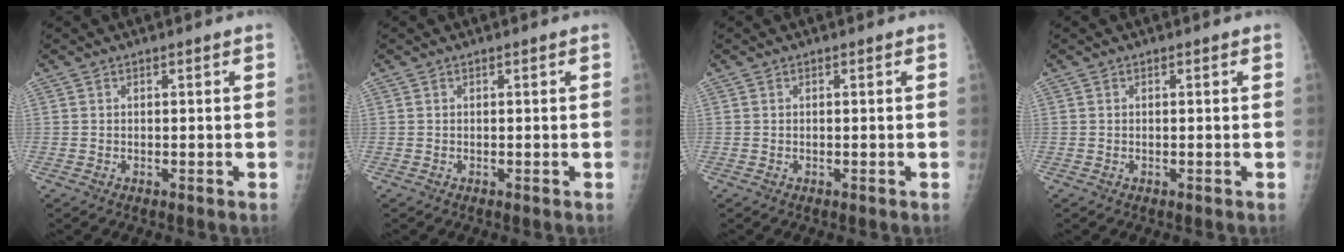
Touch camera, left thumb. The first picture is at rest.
{"total": 0.0}
{"total": 0.0}
{"total": 0.0}